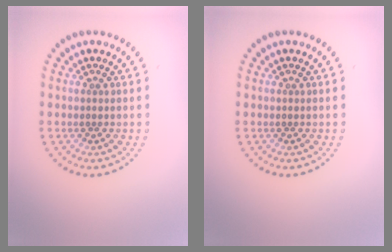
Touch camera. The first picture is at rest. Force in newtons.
{"total": 0.0}